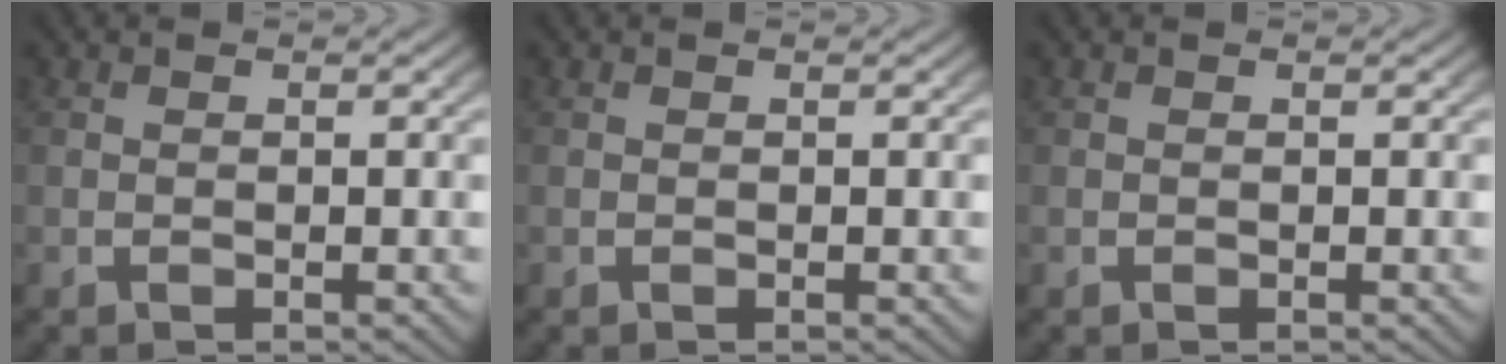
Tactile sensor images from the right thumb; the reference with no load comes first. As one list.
[{"total": 0.0}, {"total": 0.0}]